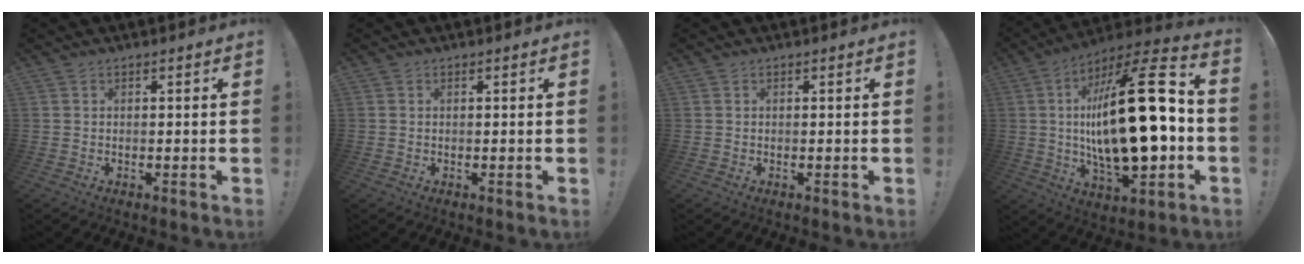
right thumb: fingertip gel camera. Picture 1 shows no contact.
{"total": 0.0}
{"total": 0.0}
{"total": 29.6, "force": [-1.0, 10.3, 27.7], "torque": [-0.484, 0.008, -0.027]}